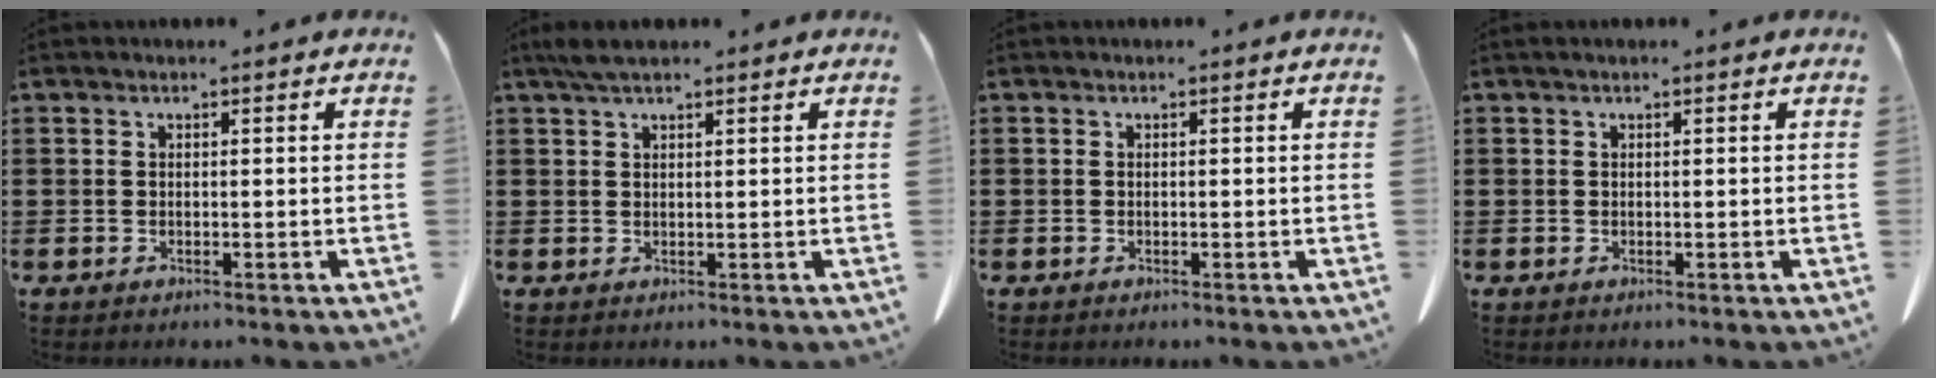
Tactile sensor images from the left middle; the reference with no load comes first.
{"total": 2.4, "force": [1.8, 0.7, 1.5], "torque": [-0.034, 0.003, 0.034]}
{"total": 0.0}
{"total": 0.0}